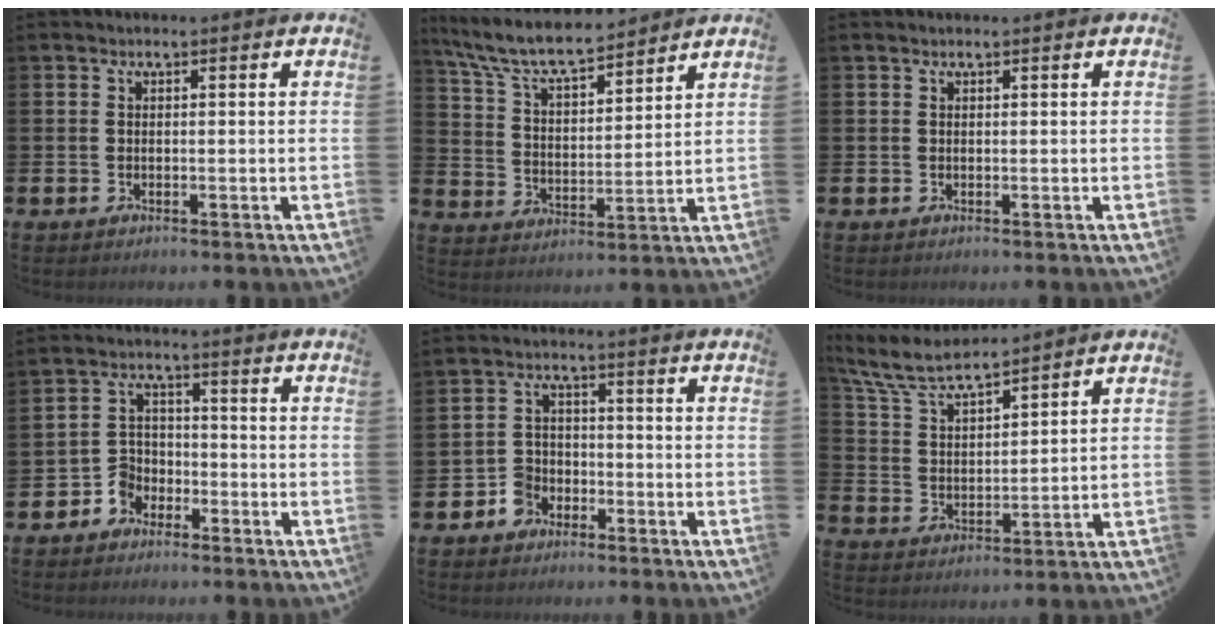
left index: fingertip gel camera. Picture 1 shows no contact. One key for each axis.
{"total": 8.4, "fx": 7.7, "fy": 1.4, "fz": 3.0, "tx": -0.093, "ty": -0.043, "tz": 0.138}
{"total": 0.0}
{"total": 3.5, "fx": -2.5, "fy": 2.5, "fz": 0.1, "tx": -0.020, "ty": -0.003, "tz": -0.055}
{"total": 3.4, "fx": -2.4, "fy": 2.5, "fz": 0.4, "tx": -0.023, "ty": 0.005, "tz": -0.050}
{"total": 7.1, "fx": 6.6, "fy": 1.0, "fz": 2.6, "tx": -0.079, "ty": -0.033, "tz": 0.116}